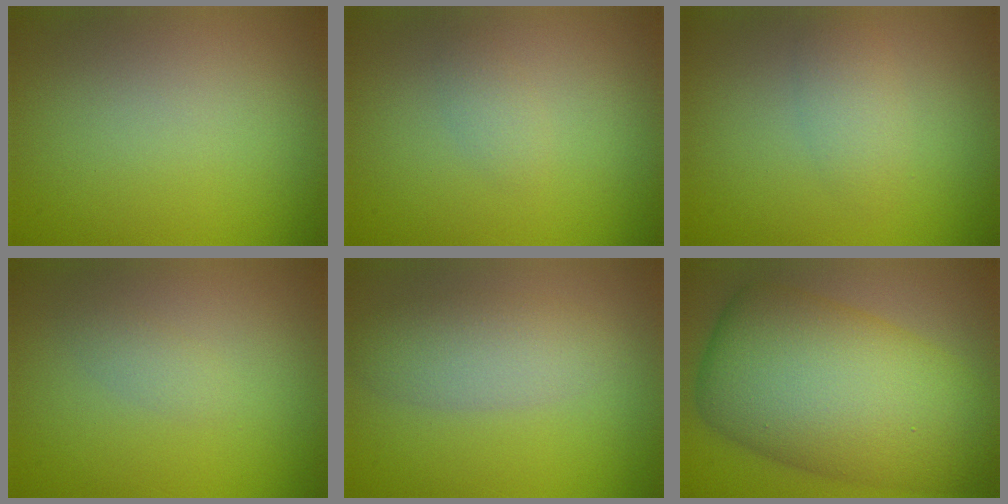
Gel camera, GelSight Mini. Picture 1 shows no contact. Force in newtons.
{"total": 1.1, "press": 1.1, "slide": 0.1}
{"total": 2.1, "press": 2.1, "slide": 0.1}
{"total": 1.1, "press": 1.1, "slide": 0.0}
{"total": 3.5, "press": 3.5, "slide": 0.1}
{"total": 13.7, "press": 13.7, "slide": 0.3}